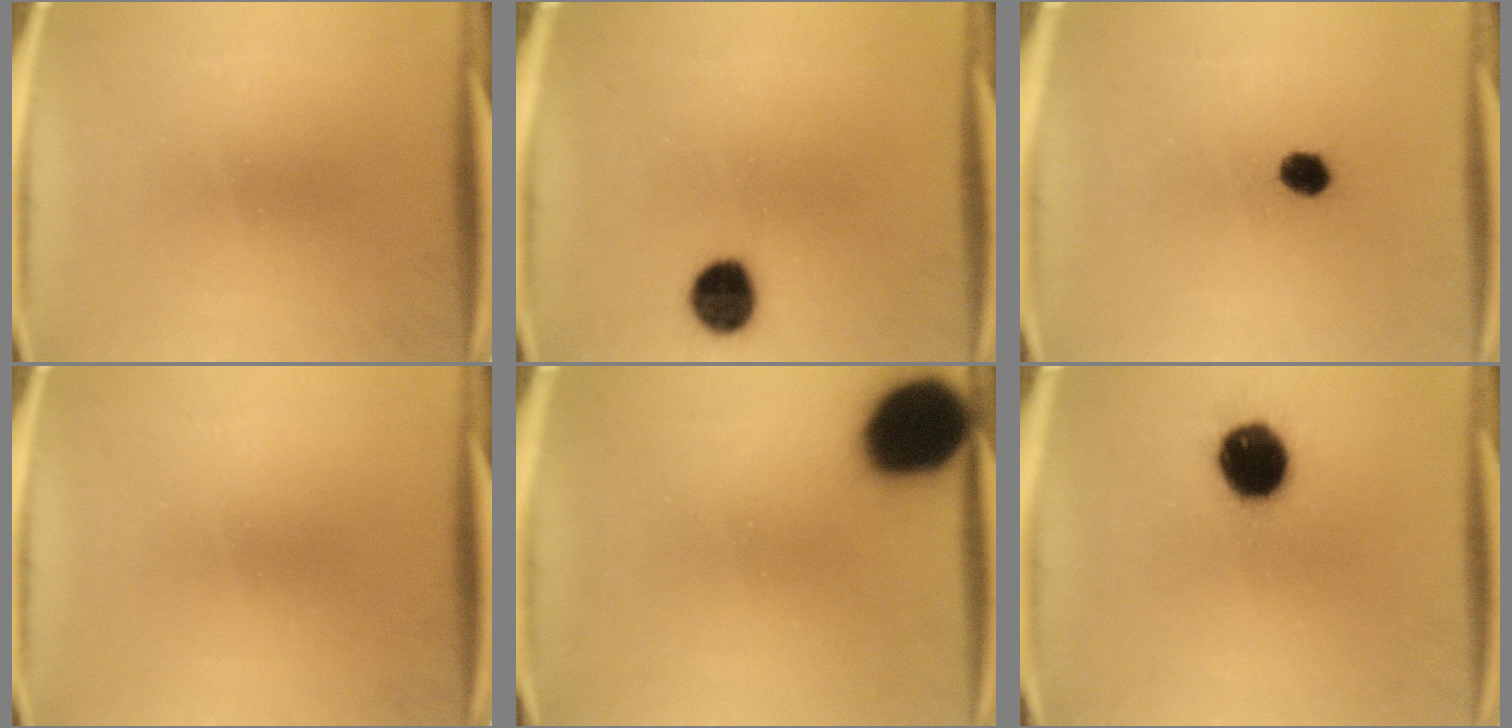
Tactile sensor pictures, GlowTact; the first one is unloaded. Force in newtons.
{"total": 7.6}
{"total": 3.4}
{"total": 0.0}
{"total": 19.0}
{"total": 12.5}